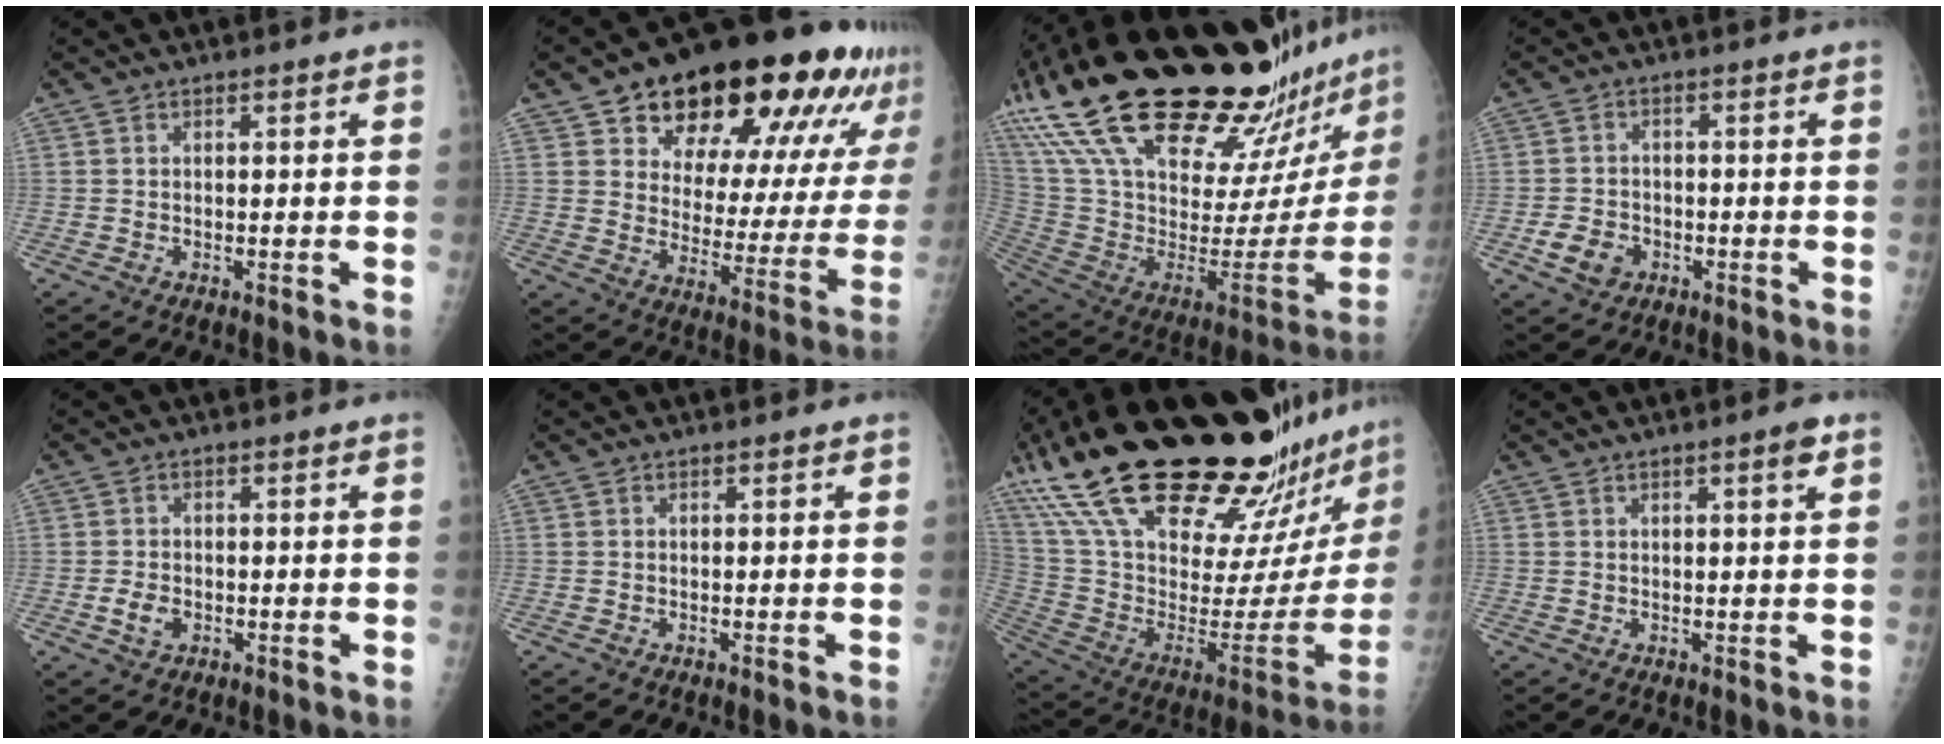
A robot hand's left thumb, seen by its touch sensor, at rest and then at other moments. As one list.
[{"total": 28.5, "force": [17.7, 12.7, 18.3], "torque": [-0.233, -0.043, 0.251]}, {"total": 43.6, "force": [32.3, 11.8, 26.8], "torque": [-0.436, -0.109, 0.523]}, {"total": 5.1, "force": [-1.9, 4.1, 2.4], "torque": [-0.031, 0.008, -0.029]}, {"total": 3.1, "force": [-0.8, 2.3, 1.9], "torque": [-0.030, 0.001, -0.012]}, {"total": 0.0}, {"total": 40.0, "force": [29.5, 10.0, 25.0], "torque": [-0.397, -0.103, 0.468]}, {"total": 2.6, "force": [1.3, 0.3, 2.2], "torque": [-0.030, -0.004, 0.018]}]